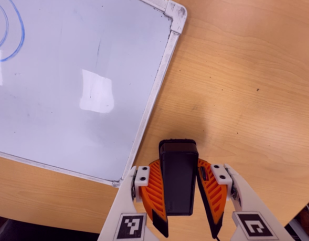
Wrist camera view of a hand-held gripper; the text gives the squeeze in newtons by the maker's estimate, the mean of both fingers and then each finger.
{"total": 9.7, "left": 7.8, "right": 11.6}